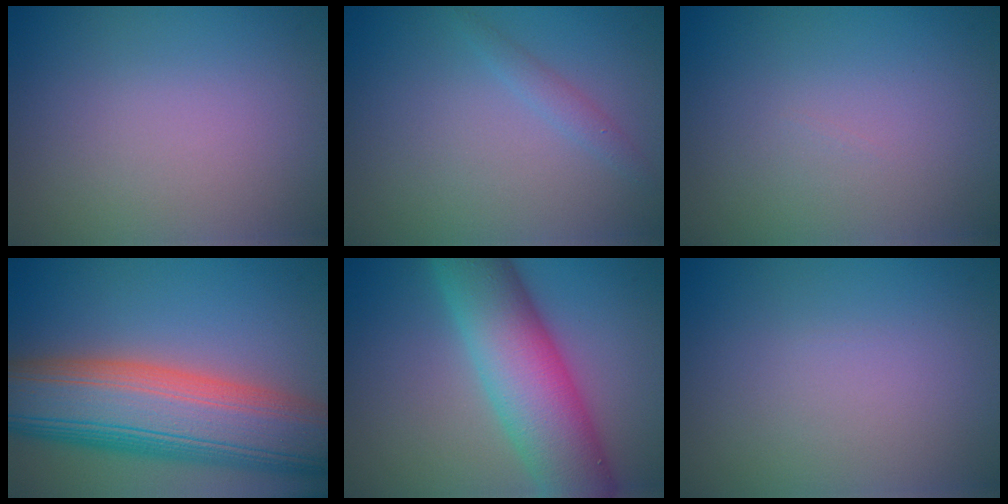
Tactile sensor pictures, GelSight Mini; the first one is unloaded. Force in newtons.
{"total": 1.1, "press": 1.1, "slide": 0.0}
{"total": 0.0}
{"total": 13.7, "press": 13.7, "slide": 0.7}
{"total": 10.7, "press": 10.7, "slide": 0.4}
{"total": 0.0}